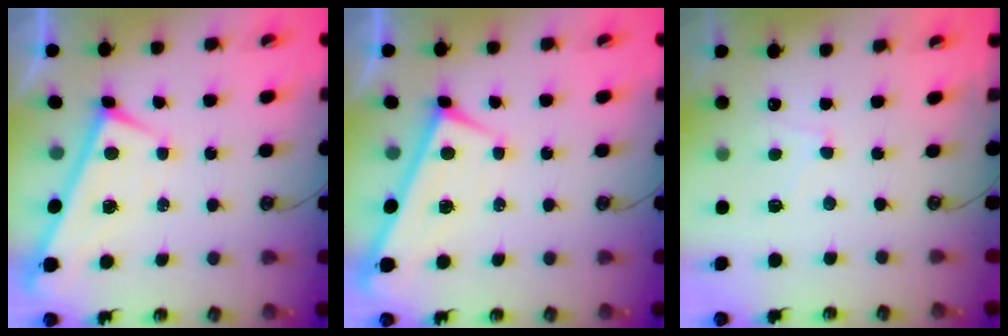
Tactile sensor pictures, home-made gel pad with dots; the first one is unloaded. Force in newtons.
{"total": 0.0}
{"total": 1.0, "press": 0.9, "slide": 0.5}